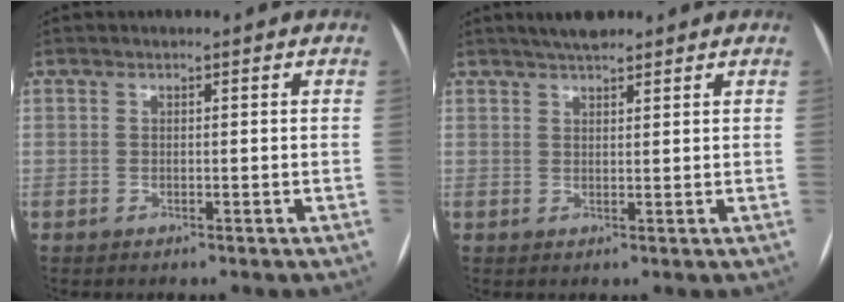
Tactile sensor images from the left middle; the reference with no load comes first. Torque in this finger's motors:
{"motor_torque": [0.15, -0.14, -0.01, 0.00]}